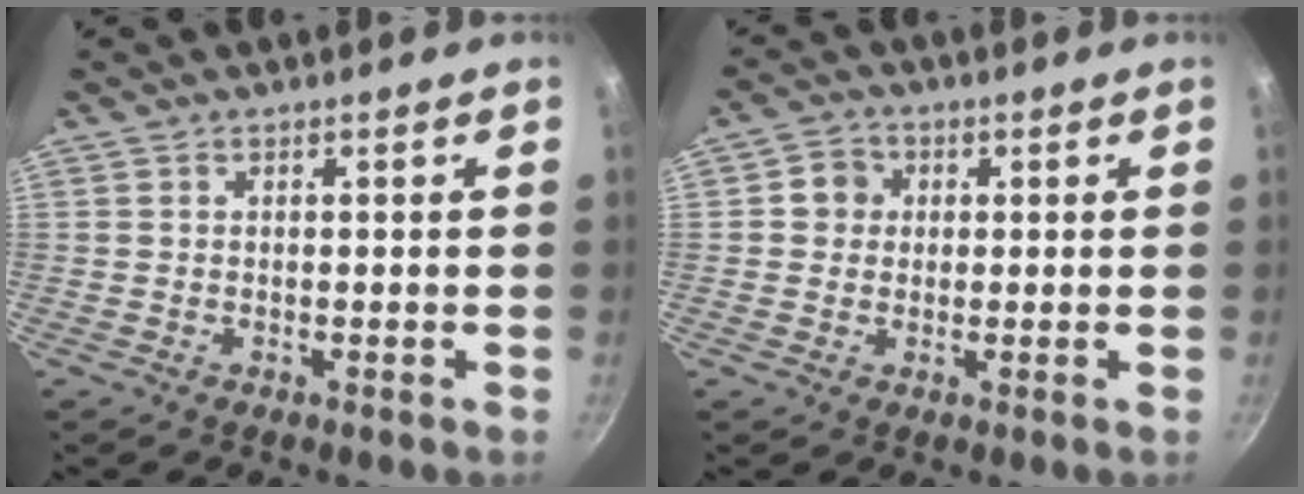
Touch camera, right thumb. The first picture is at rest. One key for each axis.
{"total": 4.2, "fx": 0.7, "fy": 4.0, "fz": 1.3, "tx": 0.005, "ty": 0.005, "tz": 0.001}